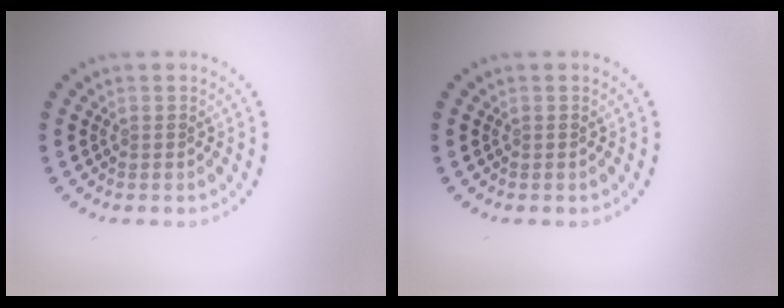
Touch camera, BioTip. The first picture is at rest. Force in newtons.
{"total": 0.0}